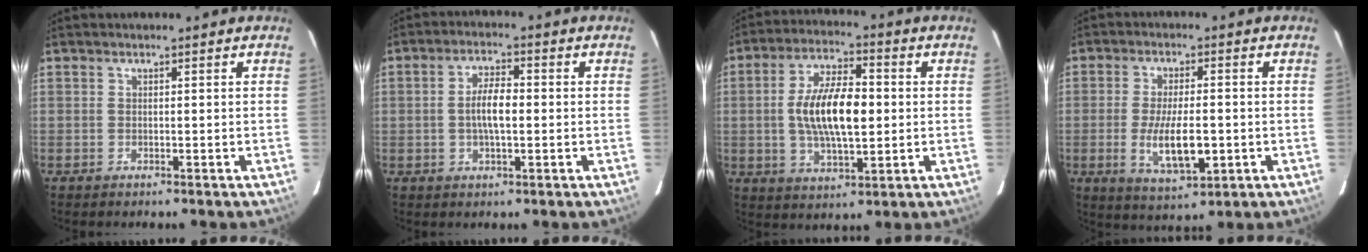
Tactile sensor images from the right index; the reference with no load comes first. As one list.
[{"total": 5.7, "force": [-0.3, 2.1, 5.3], "torque": [-0.098, 0.007, -0.005]}, {"total": 14.0, "force": [0.1, 5.7, 12.7], "torque": [-0.239, 0.007, 0.004]}, {"total": 10.0, "force": [-2.1, 3.4, 9.2], "torque": [-0.177, -0.015, -0.031]}]